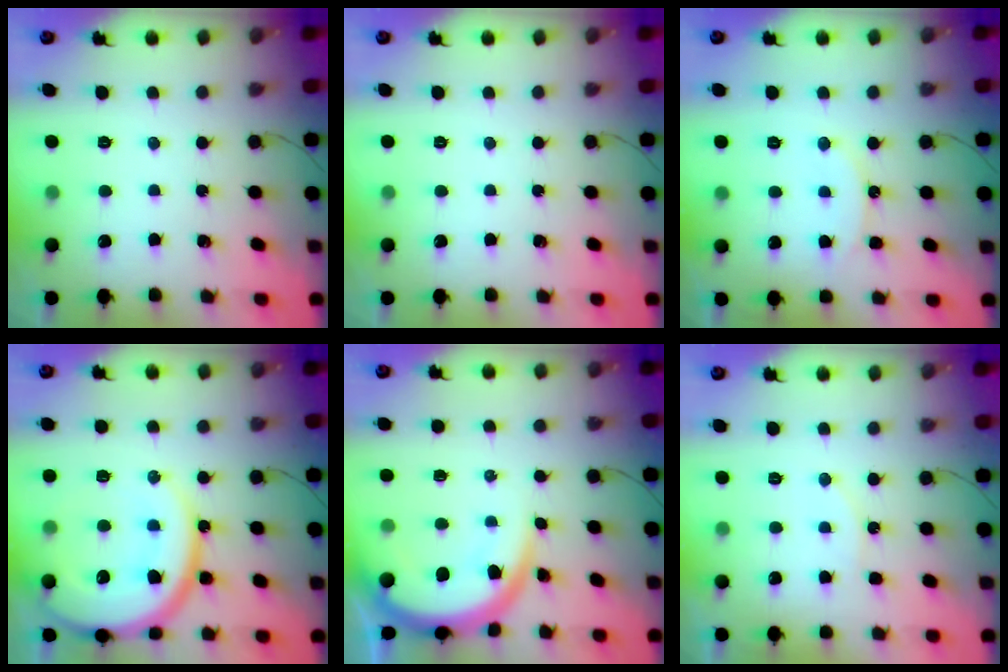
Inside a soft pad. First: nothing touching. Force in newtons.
{"total": 0.0}
{"total": 9.6, "press": 9.6, "slide": 0.8}
{"total": 21.4, "press": 21.3, "slide": 2.1}
{"total": 11.0, "press": 11.0, "slide": 1.1}
{"total": 7.5, "press": 7.5, "slide": 0.3}